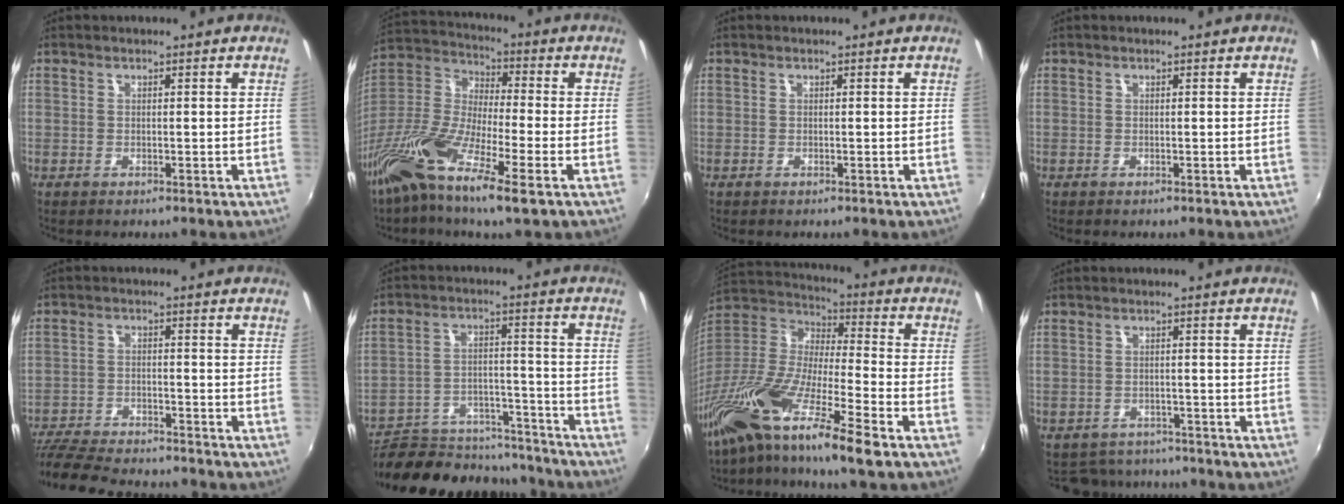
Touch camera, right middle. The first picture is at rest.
{"total": 18.0, "force": [-10.1, 4.1, 14.3], "torque": [-0.301, -0.030, -0.209]}
{"total": 0.0}
{"total": 0.0}
{"total": 16.2, "force": [-14.2, 3.6, 6.7], "torque": [-0.155, -0.026, -0.232]}
{"total": 24.9, "force": [-21.5, 8.6, 9.1], "torque": [-0.181, 0.012, -0.294]}
{"total": 22.0, "force": [-14.9, 2.8, 15.9], "torque": [-0.297, -0.040, -0.283]}
{"total": 7.3, "force": [-6.4, 3.2, 1.1], "torque": [-0.037, 0.000, -0.093]}